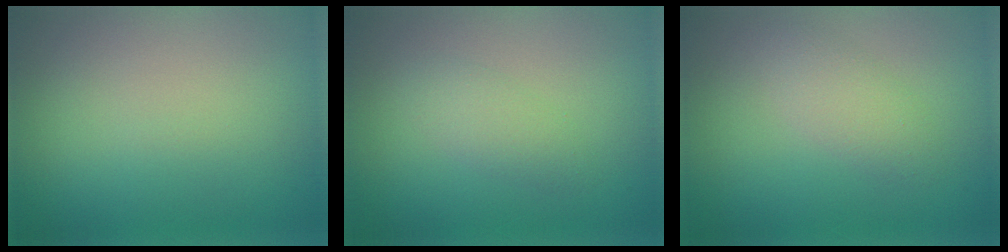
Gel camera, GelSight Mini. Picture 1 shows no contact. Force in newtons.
{"total": 1.8, "press": 1.8, "slide": 0.1}
{"total": 2.1, "press": 2.1, "slide": 0.1}